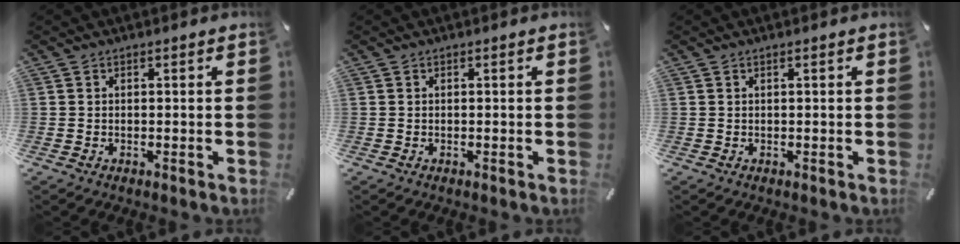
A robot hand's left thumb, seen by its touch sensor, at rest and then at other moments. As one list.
[{"total": 0.0}, {"total": 0.5, "force": [0.2, 0.0, 0.5], "torque": [-0.007, 0.001, 0.003]}]